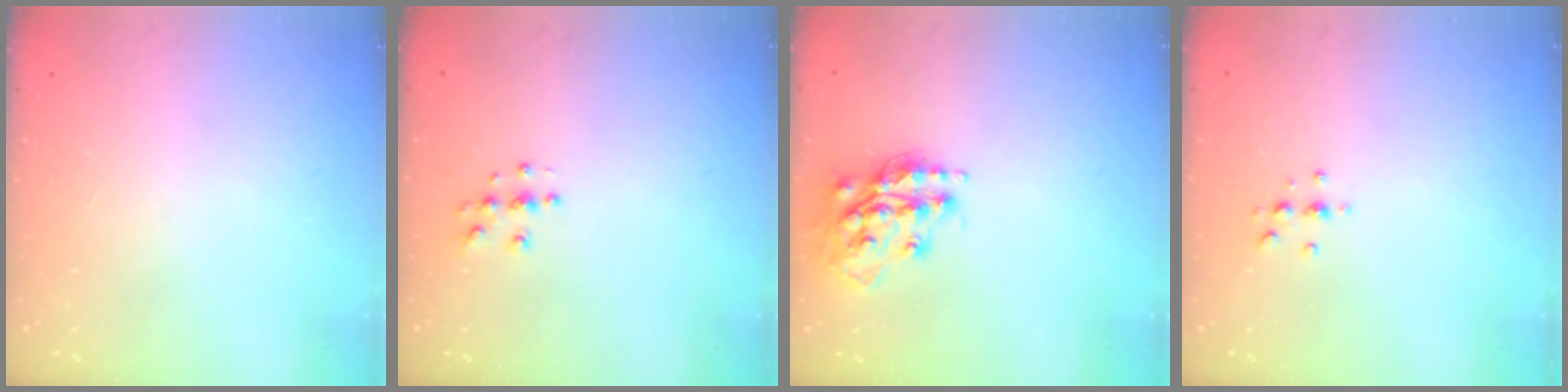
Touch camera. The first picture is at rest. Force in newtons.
{"total": 4.6, "press": 4.6, "slide": 0.2}
{"total": 15.4, "press": 15.3, "slide": 1.1}
{"total": 3.8, "press": 3.7, "slide": 0.4}